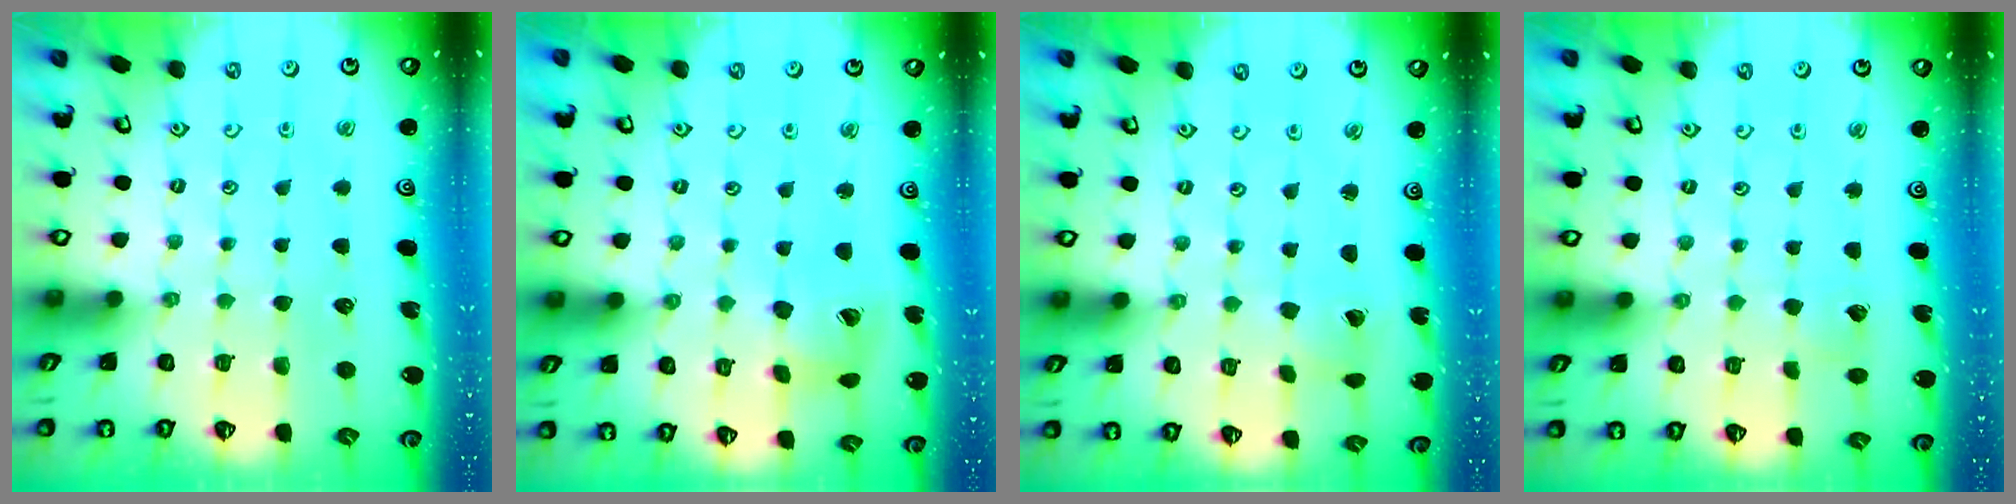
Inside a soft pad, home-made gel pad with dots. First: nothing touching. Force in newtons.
{"total": 11.2, "press": 11.1, "slide": 1.5}
{"total": 2.7, "press": 2.7, "slide": 0.5}
{"total": 2.9, "press": 2.9, "slide": 0.3}